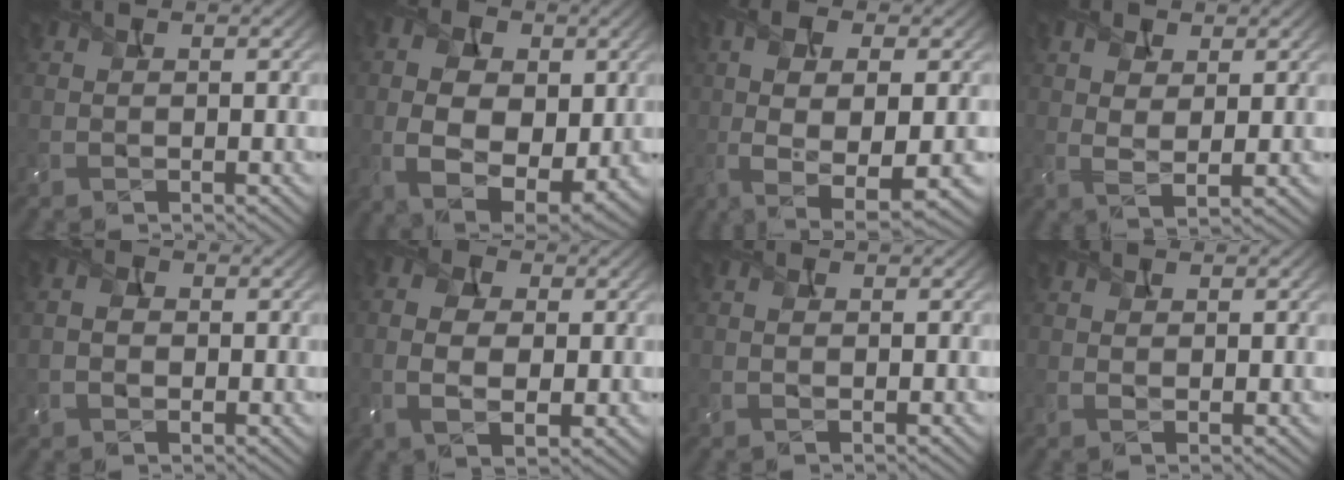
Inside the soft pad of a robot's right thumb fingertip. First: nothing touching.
{"total": 11.6, "force": [0.5, 7.6, 8.8], "torque": [-0.178, 0.001, 0.010]}
{"total": 10.0, "force": [-1.3, 3.5, 9.3], "torque": [-0.196, -0.003, -0.016]}
{"total": 3.9, "force": [1.8, 1.8, 3.0], "torque": [-0.070, 0.000, 0.034]}
{"total": 3.7, "force": [0.2, 2.7, 2.6], "torque": [-0.038, 0.010, -0.011]}
{"total": 6.6, "force": [0.3, 4.1, 5.1], "torque": [-0.125, 0.002, -0.002]}
{"total": 1.0, "force": [0.3, 0.4, 0.9], "torque": [-0.020, 0.003, 0.005]}
{"total": 1.2, "force": [0.7, 0.6, 0.7], "torque": [-0.017, 0.001, 0.014]}